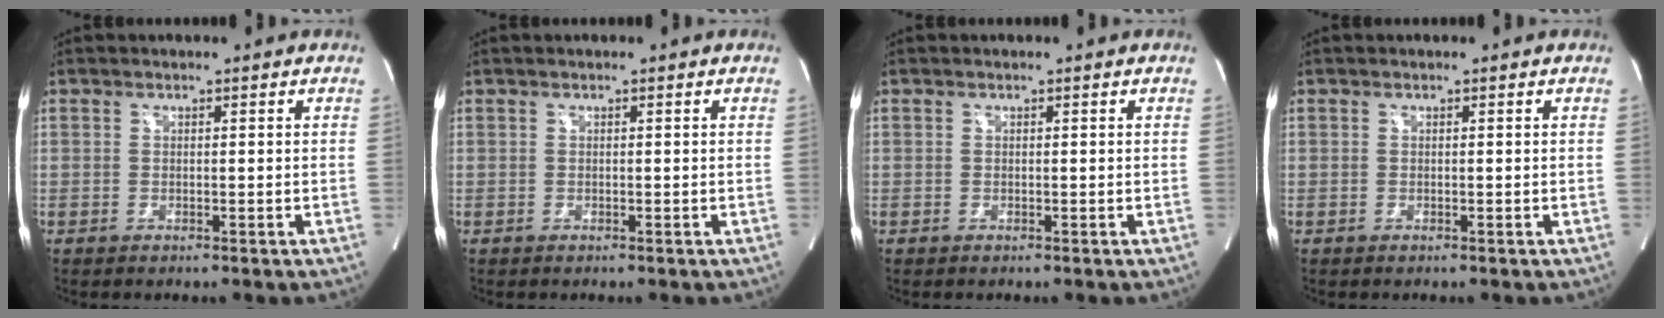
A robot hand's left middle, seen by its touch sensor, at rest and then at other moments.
{"total": 0.0}
{"total": 0.0}
{"total": 0.0}